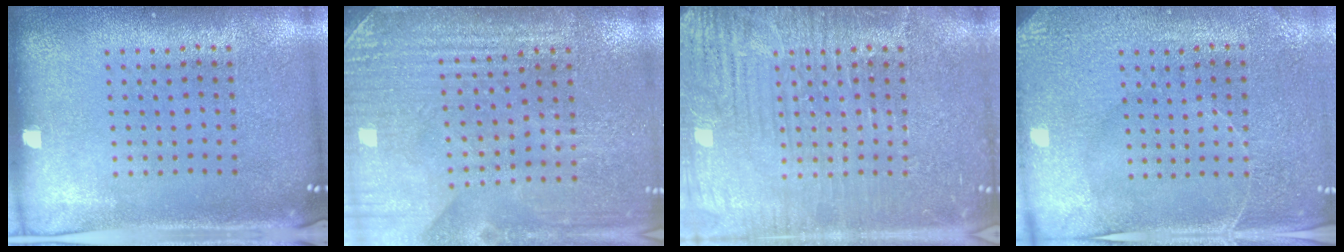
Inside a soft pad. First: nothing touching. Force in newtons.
{"total": 3.3, "press": 3.3, "slide": 0.2}
{"total": 5.8, "press": 5.7, "slide": 0.8}
{"total": 3.0, "press": 2.9, "slide": 0.3}